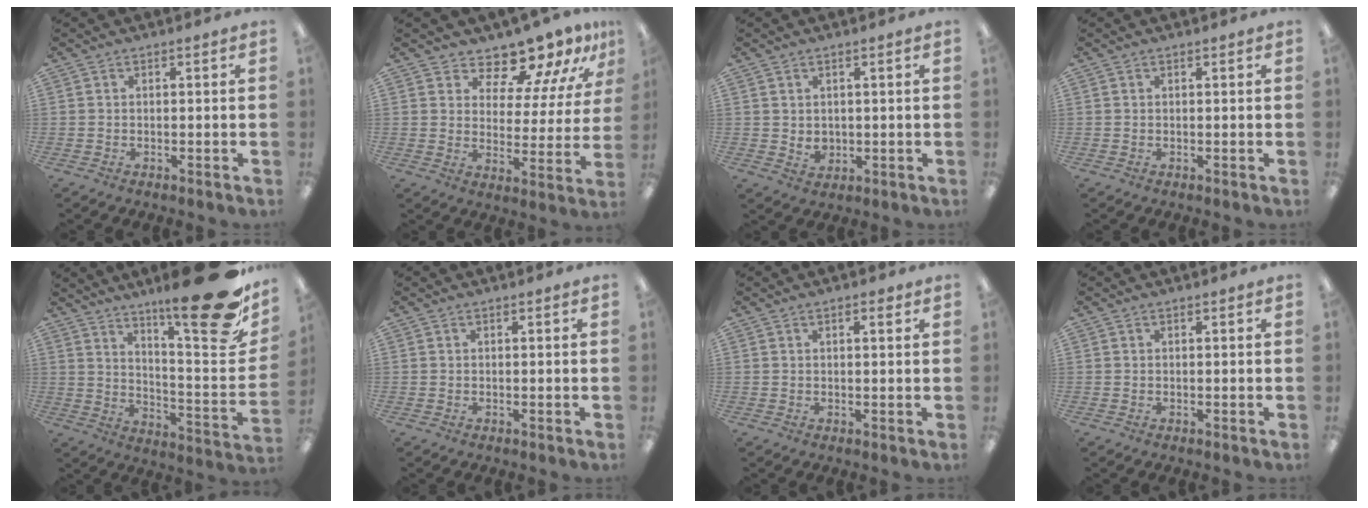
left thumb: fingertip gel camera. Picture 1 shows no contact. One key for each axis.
{"total": 12.8, "fx": 11.6, "fy": 3.9, "fz": 3.7, "tx": -0.069, "ty": -0.096, "tz": 0.206}
{"total": 3.1, "fx": 1.3, "fy": 2.5, "fz": 1.3, "tx": -0.018, "ty": -0.005, "tz": 0.023}
{"total": 0.0}
{"total": 25.2, "fx": 16.3, "fy": 6.2, "fz": 18.2, "tx": -0.236, "ty": -0.120, "tz": 0.257}
{"total": 0.0}
{"total": 1.7, "fx": 1.0, "fy": 0.5, "fz": 1.2, "tx": -0.018, "ty": -0.002, "tz": 0.015}
{"total": 0.0}